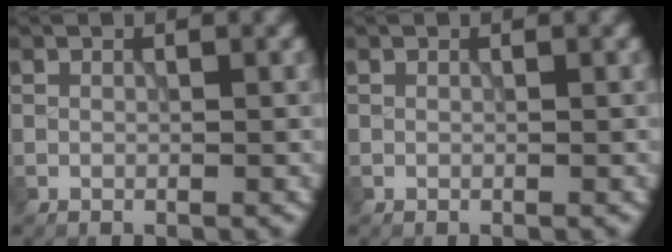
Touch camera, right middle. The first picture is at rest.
{"total": 0.0}